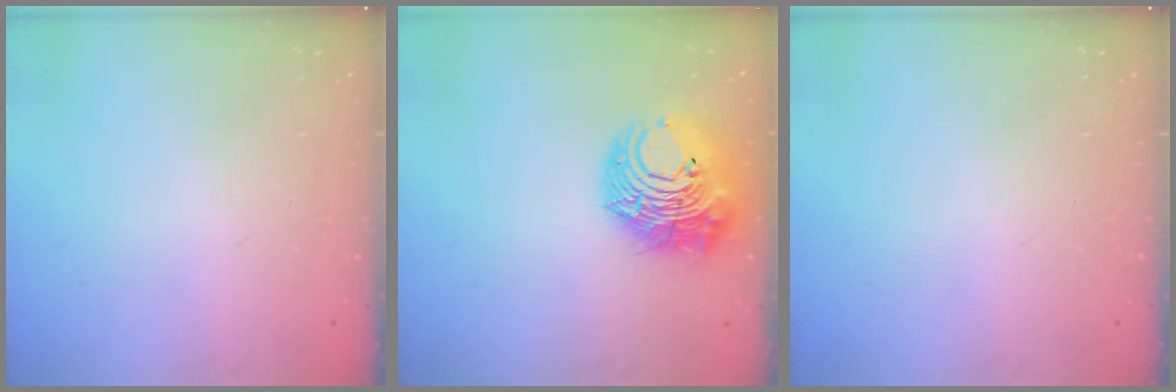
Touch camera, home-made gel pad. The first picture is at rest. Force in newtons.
{"total": 14.5, "press": 14.4, "slide": 1.9}
{"total": 0.0}